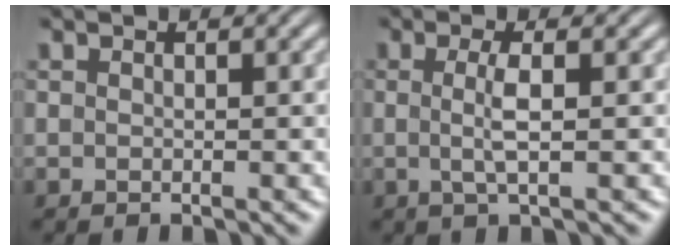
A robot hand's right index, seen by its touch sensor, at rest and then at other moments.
{"total": 2.4, "force": [-0.2, -0.1, 2.4], "torque": [-0.047, -0.004, 0.000]}